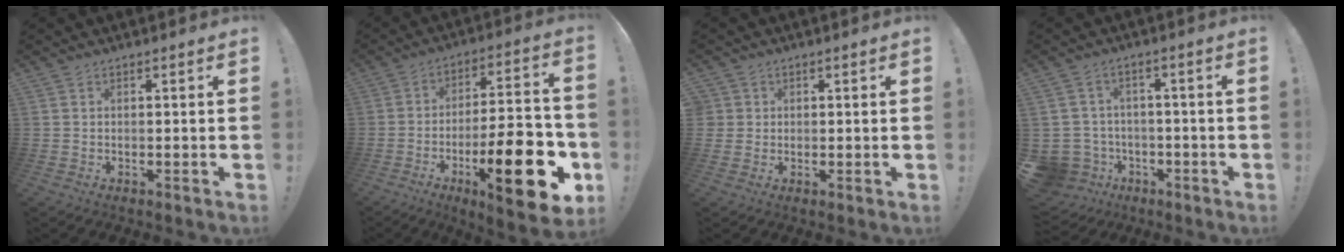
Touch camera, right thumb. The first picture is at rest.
{"total": 22.4, "force": [-8.6, 6.5, 19.6], "torque": [-0.283, 0.045, -0.126]}
{"total": 2.8, "force": [0.7, 2.7, 0.3], "torque": [-0.009, 0.003, 0.014]}
{"total": 7.2, "force": [-2.0, 6.7, 1.8], "torque": [-0.066, 0.012, -0.028]}